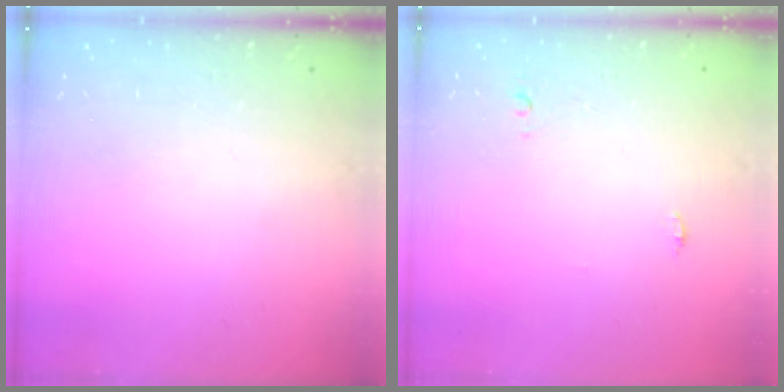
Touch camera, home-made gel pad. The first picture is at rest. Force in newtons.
{"total": 3.7, "press": 3.3, "slide": 1.7}